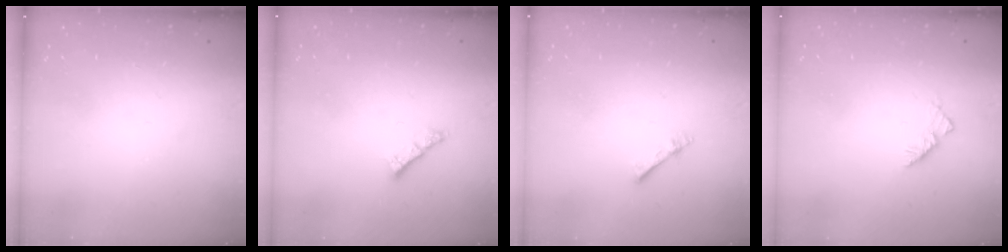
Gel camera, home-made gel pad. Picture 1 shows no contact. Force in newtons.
{"total": 1.2, "press": 1.2, "slide": 0.3}
{"total": 3.7, "press": 3.7, "slide": 0.5}
{"total": 2.9, "press": 2.8, "slide": 0.7}